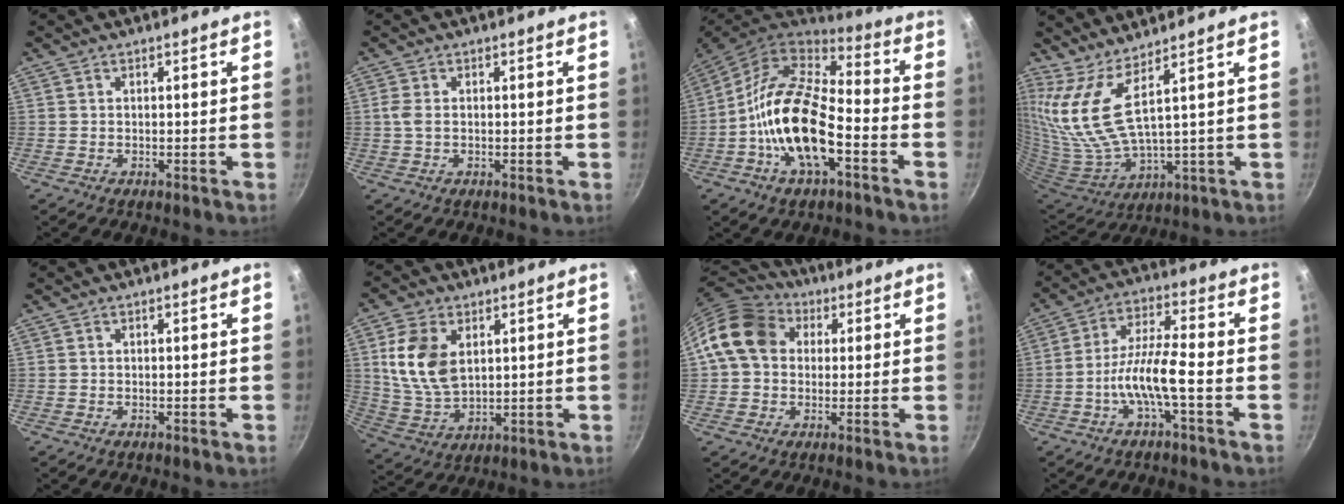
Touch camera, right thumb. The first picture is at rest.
{"total": 1.9, "force": [0.1, 1.0, 1.6], "torque": [-0.038, 0.001, 0.001]}
{"total": 19.2, "force": [-5.3, 9.0, 16.2], "torque": [-0.291, 0.039, -0.113]}
{"total": 9.7, "force": [6.0, 1.0, 7.5], "torque": [-0.157, -0.061, 0.136]}
{"total": 0.0}
{"total": 12.0, "force": [3.3, 7.7, 8.6], "torque": [-0.158, -0.020, 0.075]}
{"total": 12.4, "force": [2.5, 10.0, 6.9], "torque": [-0.100, 0.024, 0.027]}
{"total": 8.6, "force": [-3.0, 1.5, 7.9], "torque": [-0.160, 0.034, -0.060]}